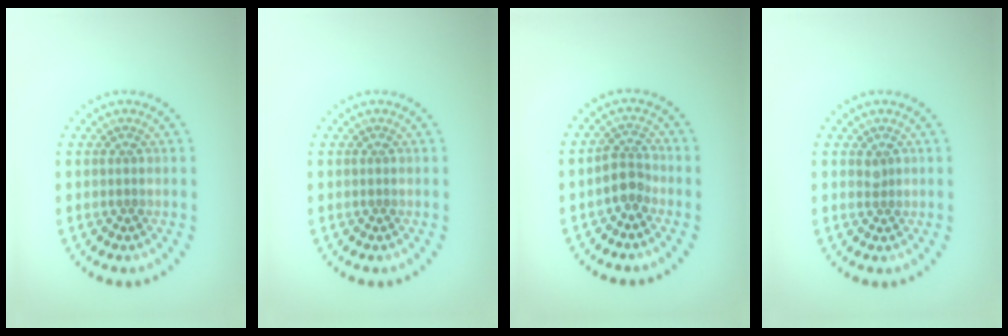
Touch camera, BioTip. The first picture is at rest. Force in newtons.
{"total": 0.0}
{"total": 2.2, "press": 1.9, "slide": 1.2}
{"total": 0.6, "press": 0.5, "slide": 0.4}